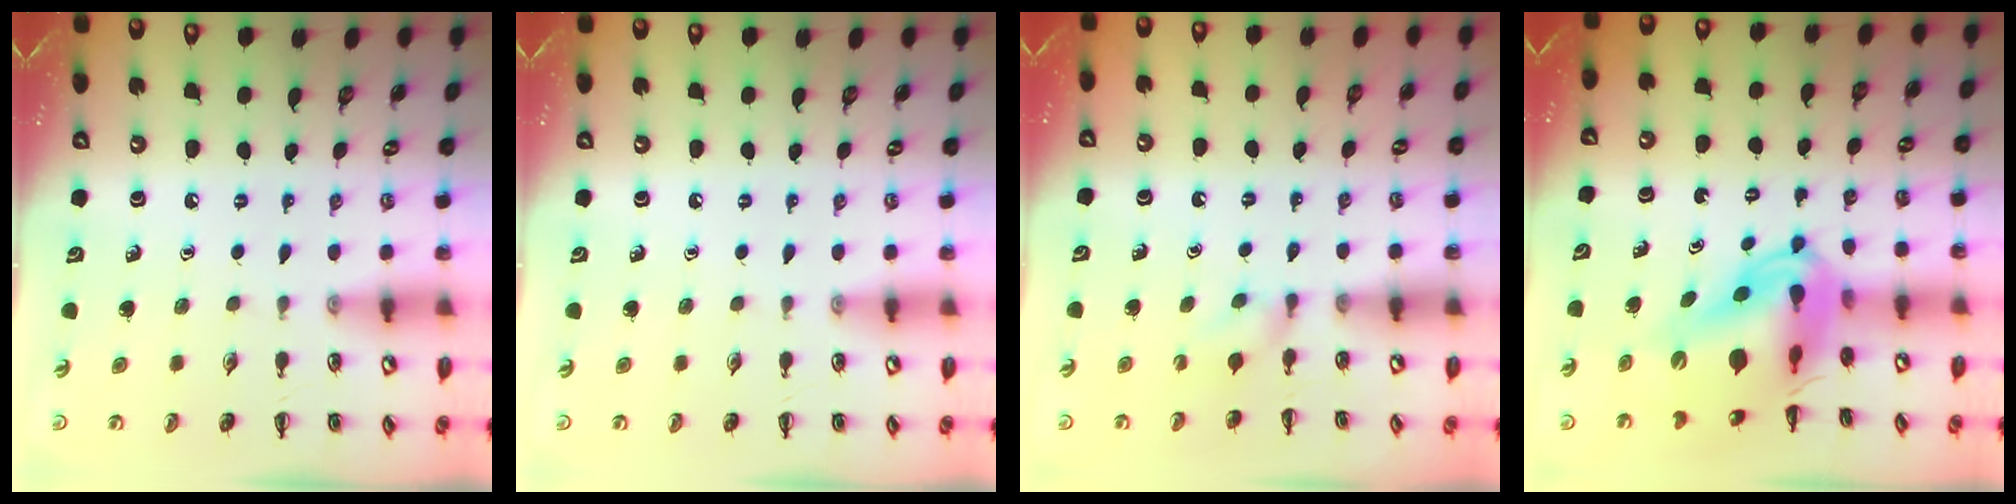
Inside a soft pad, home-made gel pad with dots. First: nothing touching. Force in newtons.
{"total": 0.0}
{"total": 2.9, "press": 2.7, "slide": 1.0}
{"total": 10.2, "press": 9.6, "slide": 3.5}